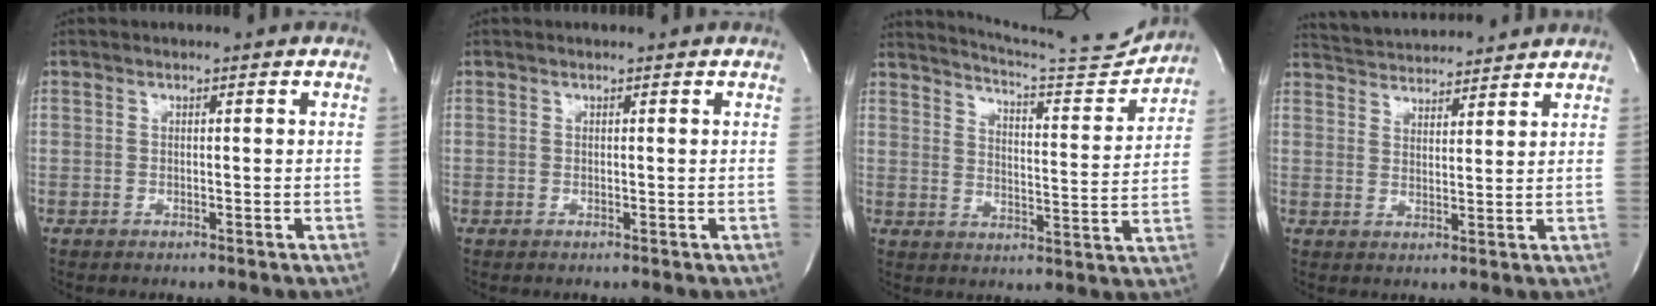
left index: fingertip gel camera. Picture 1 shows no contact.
{"total": 0.6, "force": [0.6, 0.1, 0.1], "torque": [-0.004, 0.001, 0.005]}
{"total": 13.8, "force": [13.6, -0.9, 2.4], "torque": [-0.044, -0.054, 0.183]}
{"total": 11.1, "force": [10.6, 1.6, 2.6], "torque": [-0.049, 0.019, 0.159]}